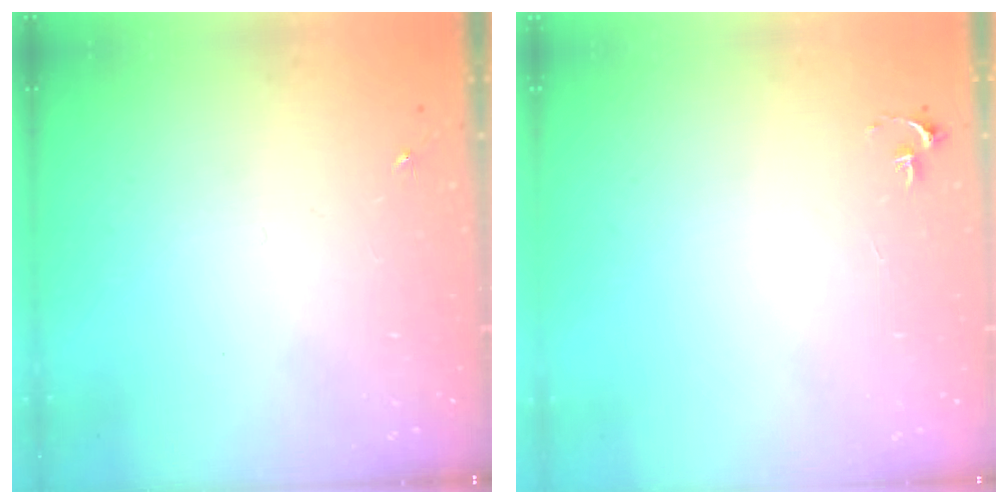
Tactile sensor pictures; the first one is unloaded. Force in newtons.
{"total": 2.7, "press": 2.7, "slide": 0.3}